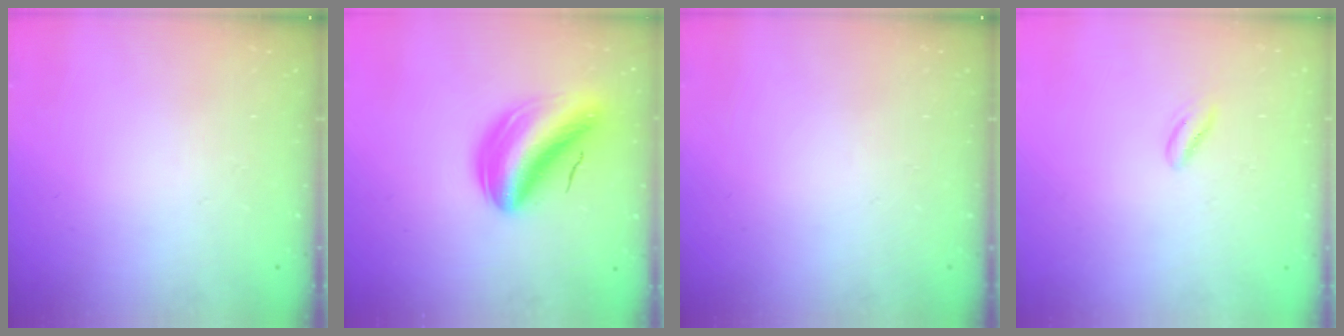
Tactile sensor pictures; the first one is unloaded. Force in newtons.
{"total": 12.7, "press": 12.1, "slide": 3.7}
{"total": 0.0}
{"total": 2.6, "press": 2.5, "slide": 0.6}